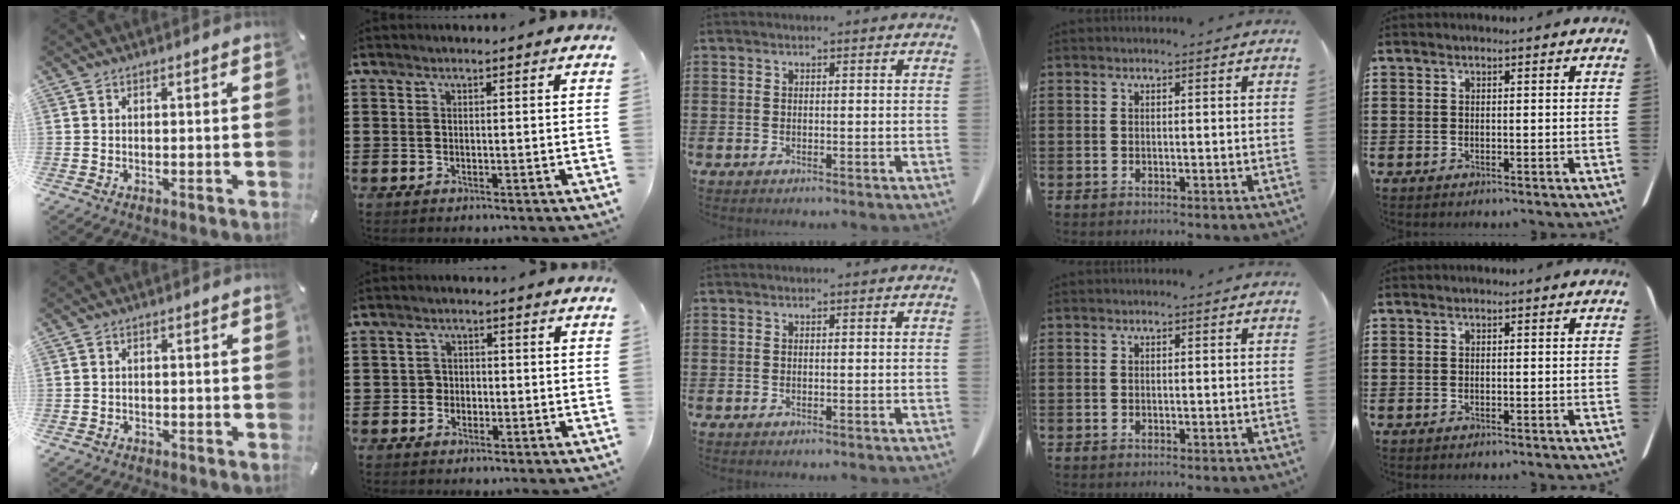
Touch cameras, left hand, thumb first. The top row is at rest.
{"thumb": {"total": 1.1, "force": [-0.8, 0.8, 0.1], "torque": [-0.004, 0.005, -0.019]}, "index": {"total": 2.0, "force": [-0.8, 1.8, 0.4], "torque": [-0.015, 0.004, -0.019]}}